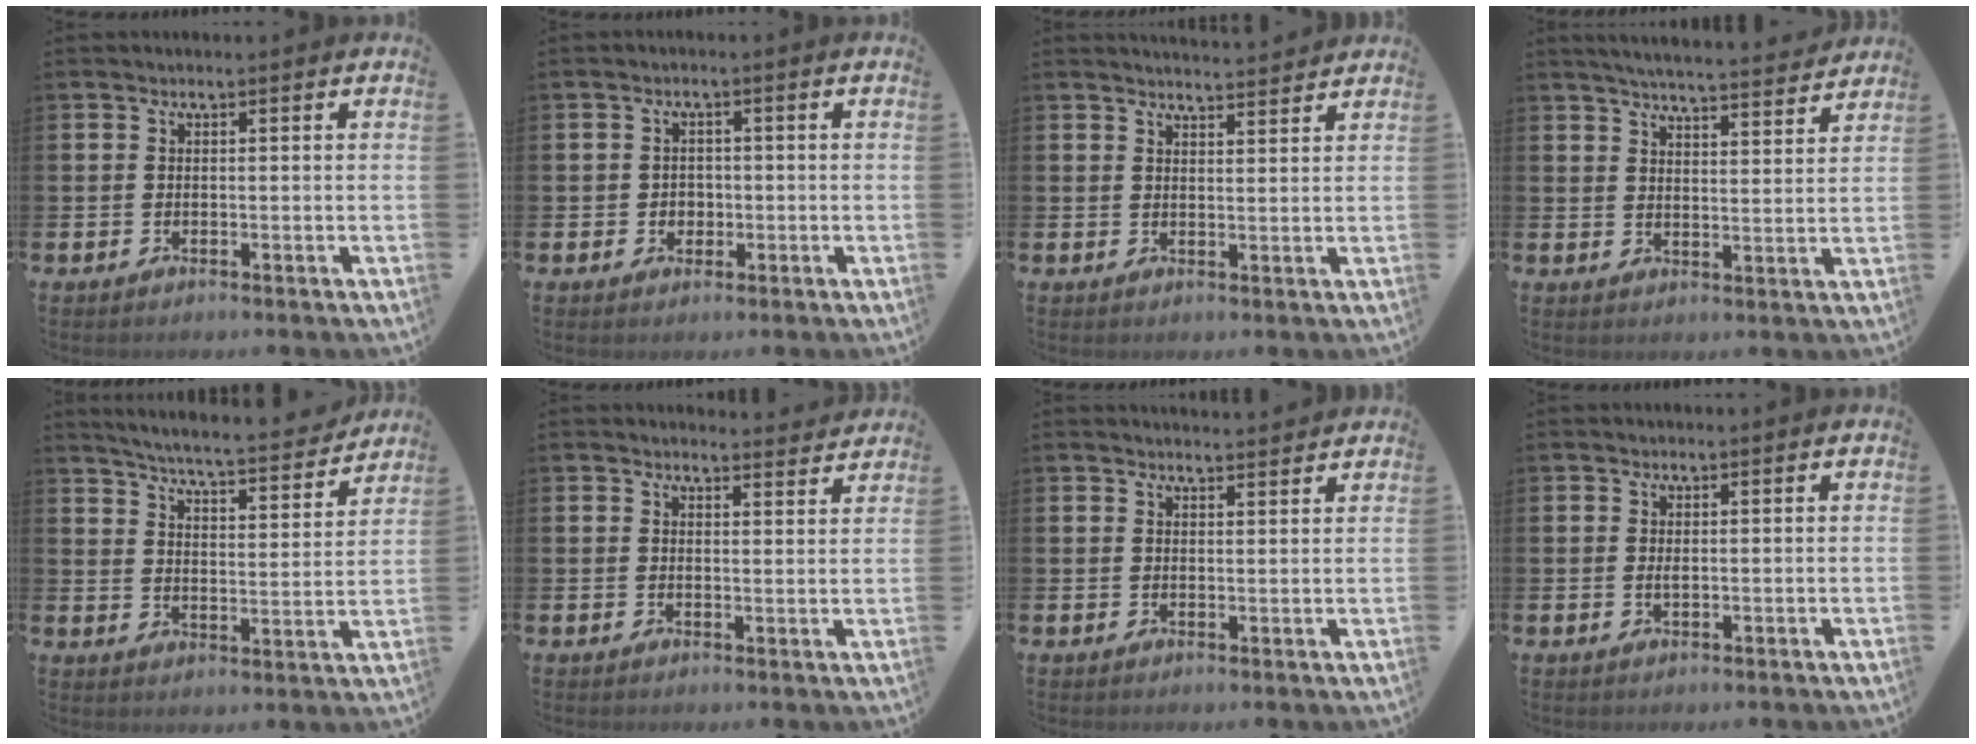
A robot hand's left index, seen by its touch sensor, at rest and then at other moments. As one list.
[{"total": 1.9, "force": [-0.1, 1.9, 0.5], "torque": [-0.003, 0.004, -0.009]}, {"total": 3.4, "force": [3.4, 0.0, 0.0], "torque": [-0.007, -0.021, 0.061]}, {"total": 5.4, "force": [5.4, -0.1, 0.9], "torque": [-0.030, -0.037, 0.093]}, {"total": 5.7, "force": [5.5, -0.1, 1.4], "torque": [-0.053, -0.045, 0.090]}, {"total": 2.9, "force": [2.9, 0.3, -0.1], "torque": [0.007, -0.019, 0.050]}, {"total": 2.3, "force": [2.3, 0.0, -0.1], "torque": [0.005, -0.015, 0.040]}, {"total": 0.7, "force": [0.2, 0.2, 0.7], "torque": [-0.009, 0.000, 0.002]}]